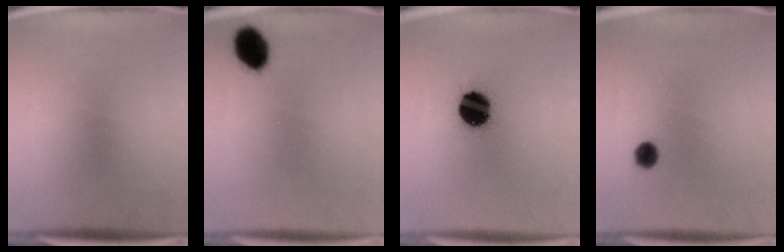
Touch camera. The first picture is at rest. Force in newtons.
{"total": 7.5}
{"total": 13.6}
{"total": 2.5}